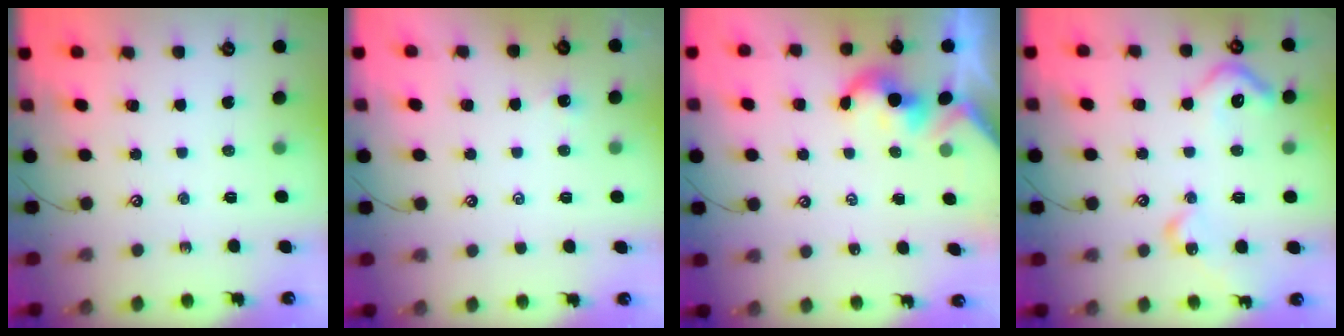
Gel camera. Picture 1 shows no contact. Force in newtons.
{"total": 2.6, "press": 2.6, "slide": 0.2}
{"total": 1.5, "press": 1.5, "slide": 0.3}
{"total": 8.9, "press": 8.8, "slide": 1.1}